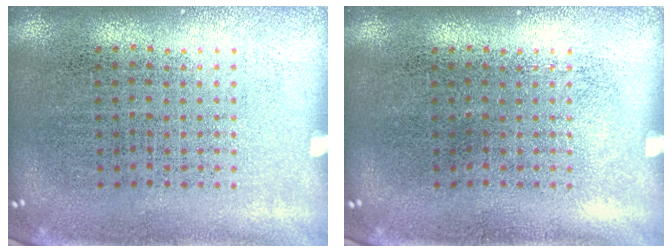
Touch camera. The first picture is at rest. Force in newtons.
{"total": 0.0}